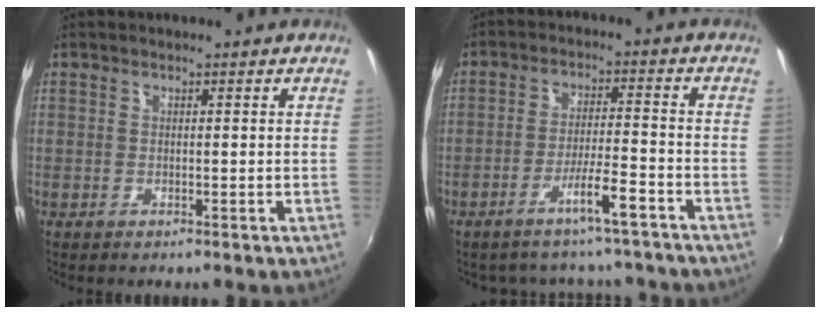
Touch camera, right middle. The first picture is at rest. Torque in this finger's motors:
{"motor_torque": [1.07, -1.07, 0.14, 0.09]}